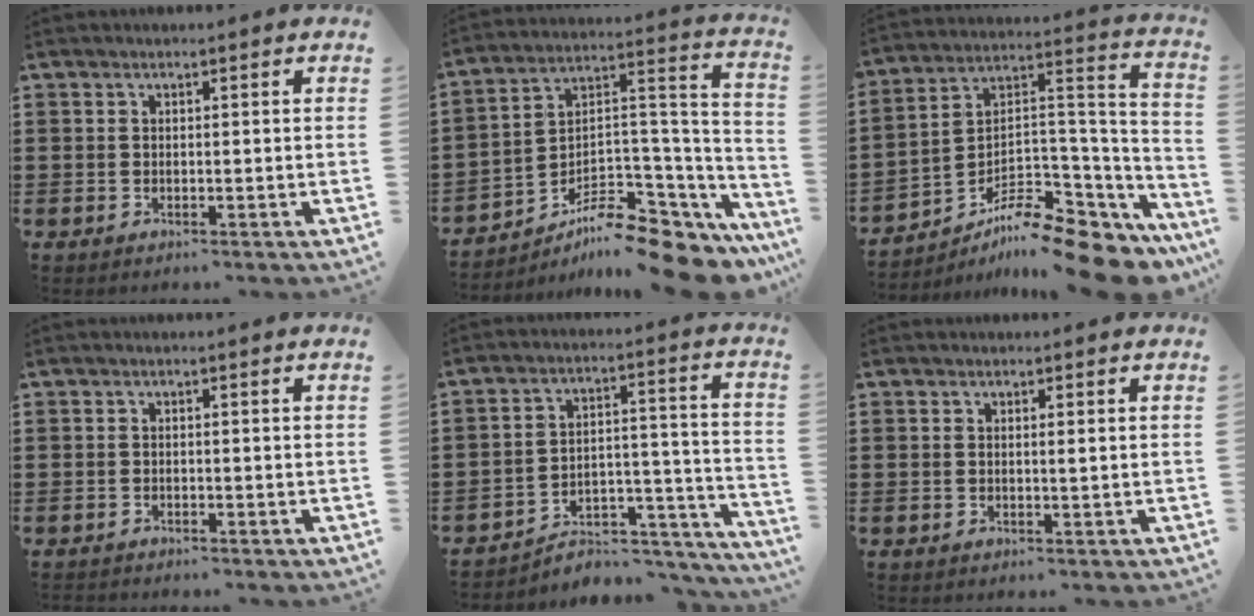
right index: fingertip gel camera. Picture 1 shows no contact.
{"total": 9.6, "force": [-7.3, 3.0, 5.4], "torque": [-0.083, 0.014, -0.136]}
{"total": 10.2, "force": [-8.3, 2.7, 5.4], "torque": [-0.085, 0.014, -0.154]}
{"total": 0.7, "force": [-0.7, 0.1, 0.0], "torque": [0.000, 0.001, -0.016]}
{"total": 4.2, "force": [-3.7, 1.7, 1.2], "torque": [-0.024, 0.002, -0.077]}
{"total": 0.6, "force": [0.1, -0.1, 0.6], "torque": [-0.012, -0.003, 0.002]}